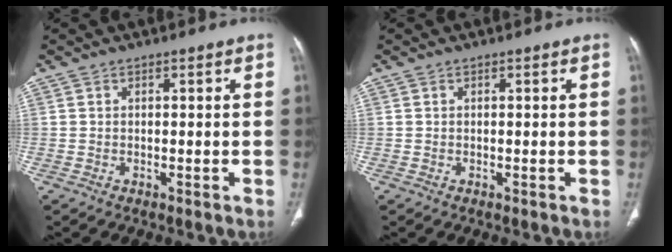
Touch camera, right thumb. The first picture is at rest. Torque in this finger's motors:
{"motor_torque": [-0.05, 0.04, -0.07, 0.07, 0.00]}